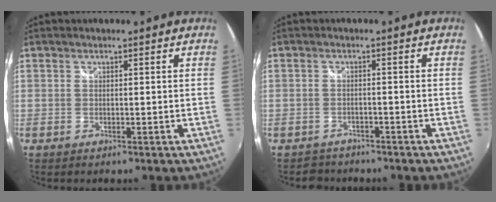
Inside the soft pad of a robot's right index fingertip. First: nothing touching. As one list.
[{"total": 3.2, "force": [-2.8, 1.5, -0.2], "torque": [-0.008, 0.004, -0.048]}]